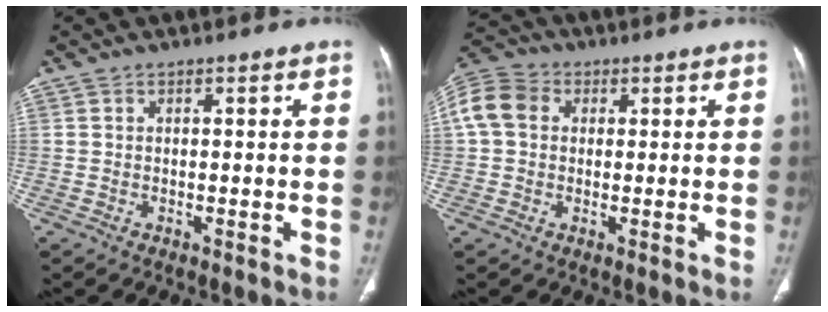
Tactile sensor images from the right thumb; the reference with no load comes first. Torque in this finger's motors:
{"motor_torque": [0.21, 0.22, 0.55, -0.54, 0.22]}